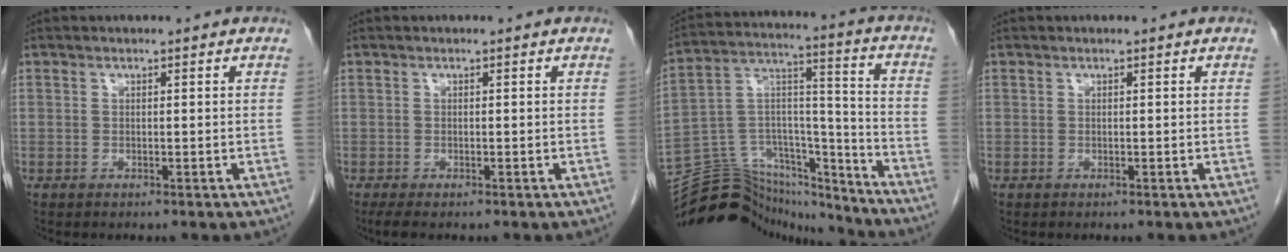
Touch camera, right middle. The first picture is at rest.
{"total": 2.4, "force": [-1.8, 0.7, 1.5], "torque": [-0.024, -0.008, -0.026]}
{"total": 21.0, "force": [-19.8, 5.7, 4.4], "torque": [-0.095, 0.053, -0.318]}
{"total": 0.0}